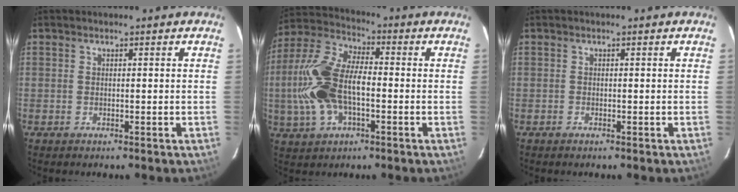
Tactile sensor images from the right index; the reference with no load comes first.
{"total": 16.1, "force": [-2.2, 8.5, 13.5], "torque": [-0.294, 0.012, -0.043]}
{"total": 0.0}